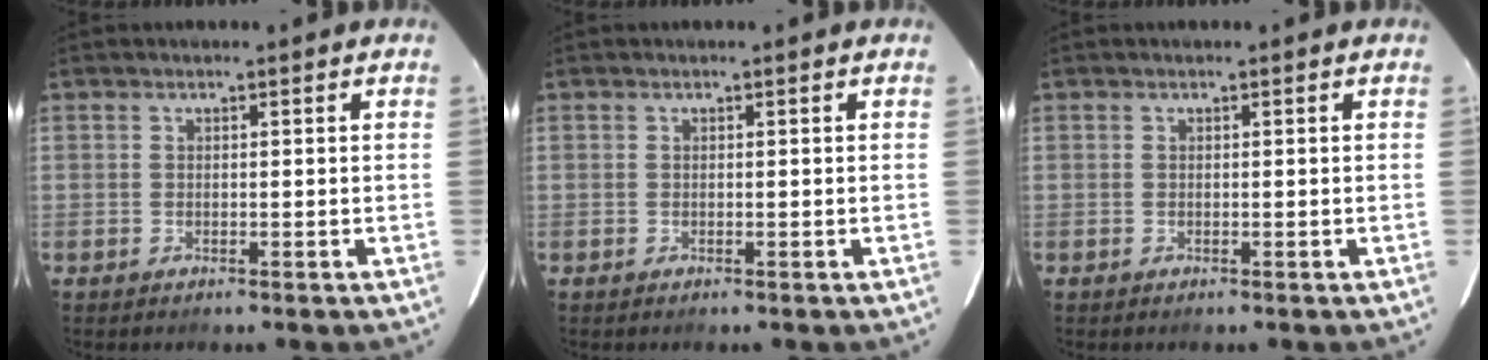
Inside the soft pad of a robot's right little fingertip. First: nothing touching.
{"total": 0.0}
{"total": 0.0}